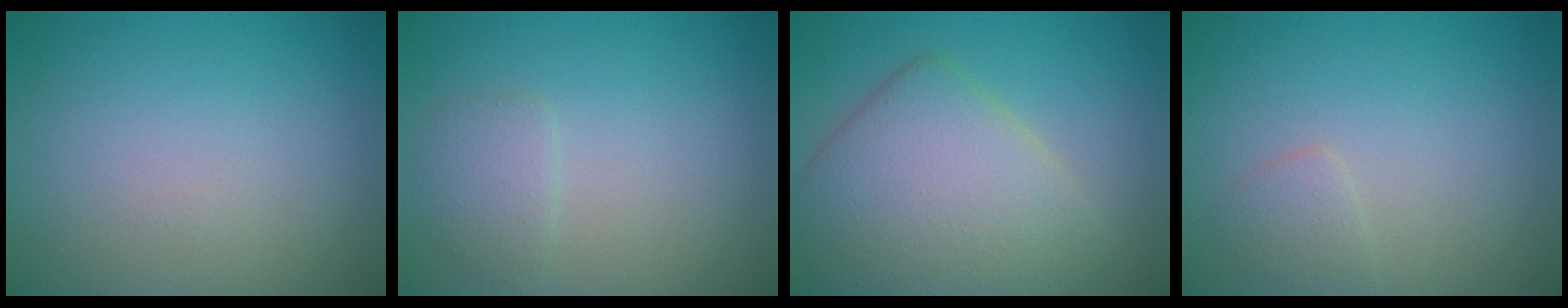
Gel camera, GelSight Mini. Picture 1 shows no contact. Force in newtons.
{"total": 1.7, "press": 1.7, "slide": 0.1}
{"total": 7.5, "press": 7.5, "slide": 0.3}
{"total": 1.3, "press": 1.3, "slide": 0.1}